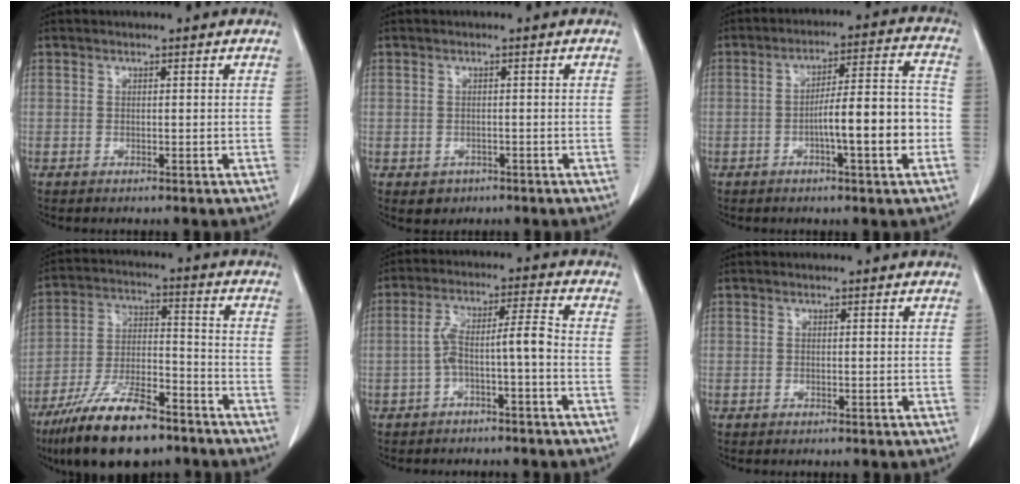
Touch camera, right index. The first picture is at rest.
{"total": 2.2, "force": [-1.0, 1.9, 0.4], "torque": [-0.001, 0.005, -0.007]}
{"total": 11.0, "force": [-2.9, 1.2, 10.5], "torque": [-0.162, 0.021, -0.044]}
{"total": 15.6, "force": [-11.3, 4.4, 9.8], "torque": [-0.196, -0.014, -0.204]}
{"total": 6.4, "force": [-2.0, 0.5, 6.0], "torque": [-0.113, 0.031, -0.032]}
{"total": 0.0}